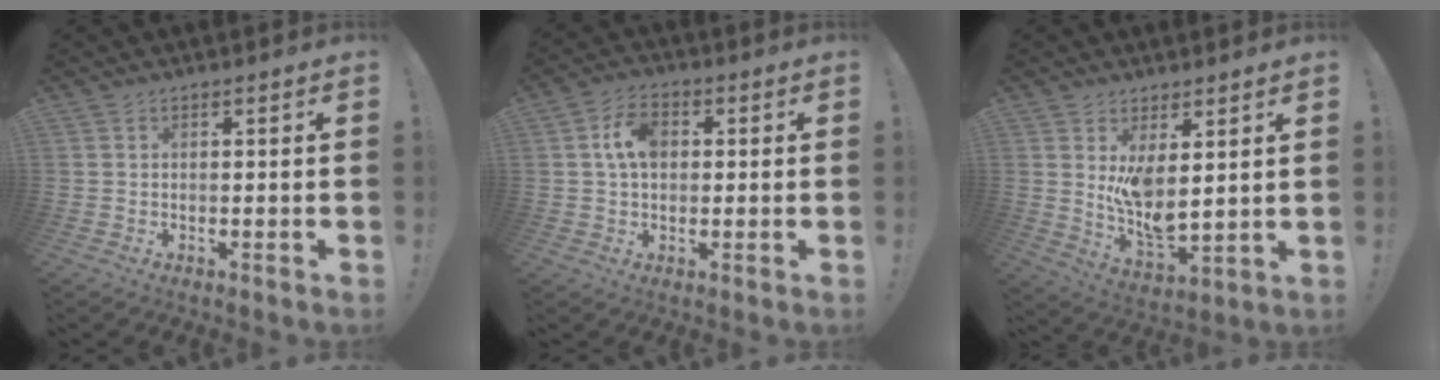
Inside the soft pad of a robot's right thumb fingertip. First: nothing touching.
{"total": 8.0, "force": [1.4, 5.4, 5.8], "torque": [-0.110, 0.013, 0.028]}
{"total": 8.9, "force": [4.4, 3.3, 7.0], "torque": [-0.118, -0.039, 0.085]}